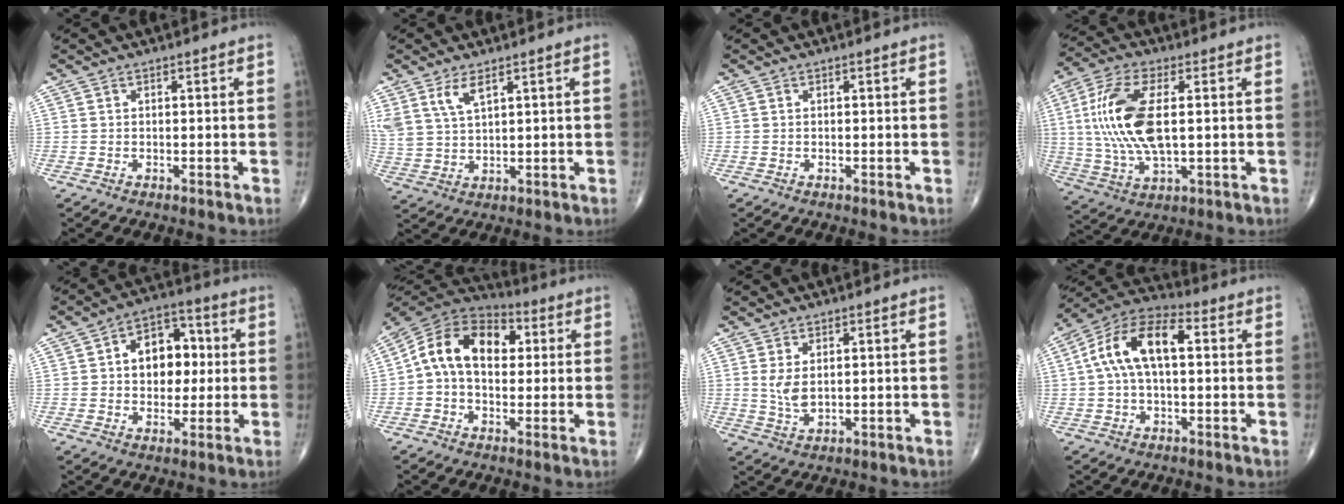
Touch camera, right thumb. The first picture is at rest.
{"total": 5.9, "force": [3.5, 2.5, 4.0], "torque": [-0.082, -0.014, 0.078]}
{"total": 0.0}
{"total": 15.8, "force": [1.8, 6.9, 14.1], "torque": [-0.302, 0.000, 0.037]}
{"total": 11.6, "force": [1.5, 8.1, 8.1], "torque": [-0.073, 0.017, 0.019]}
{"total": 14.7, "force": [2.2, 9.9, 10.7], "torque": [-0.159, 0.031, 0.025]}
{"total": 4.0, "force": [0.9, 2.0, 3.3], "torque": [-0.064, -0.011, 0.025]}
{"total": 12.9, "force": [2.0, 6.4, 11.0], "torque": [-0.213, 0.040, 0.027]}